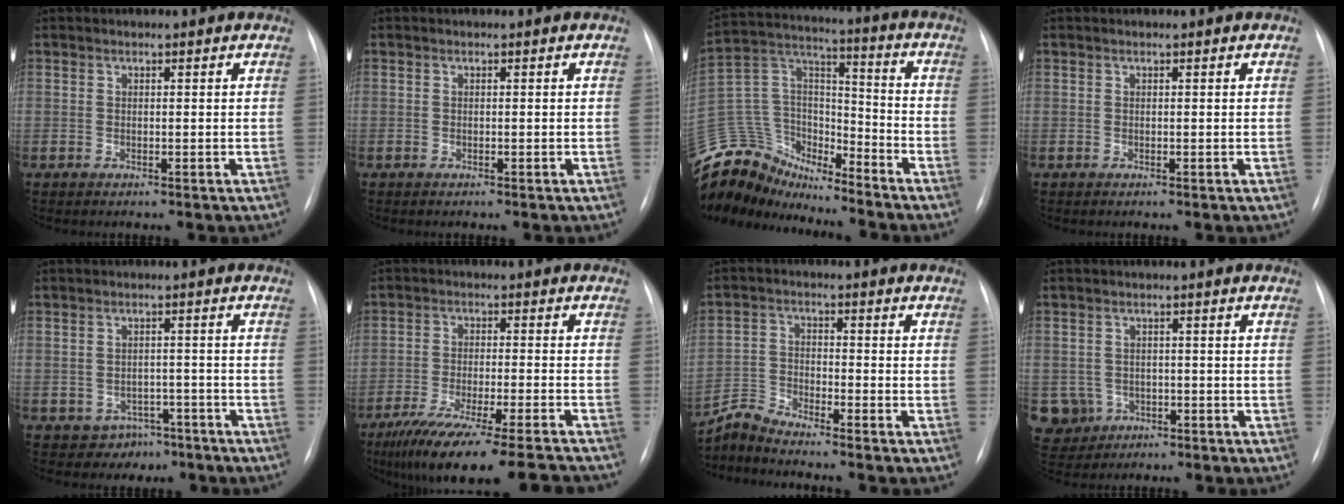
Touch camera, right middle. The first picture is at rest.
{"total": 0.0}
{"total": 18.8, "force": [-17.2, 6.3, 4.3], "torque": [-0.100, 0.060, -0.307]}
{"total": 0.0}
{"total": 4.9, "force": [-3.1, 3.7, 0.5], "torque": [-0.001, 0.016, -0.034]}
{"total": 19.6, "force": [-16.8, 0.3, 10.0], "torque": [-0.130, -0.042, -0.252]}
{"total": 4.8, "force": [-4.7, -0.9, -0.3], "torque": [-0.007, -0.012, -0.094]}
{"total": 5.3, "force": [-1.8, 5.0, 0.3], "torque": [-0.013, 0.008, -0.024]}